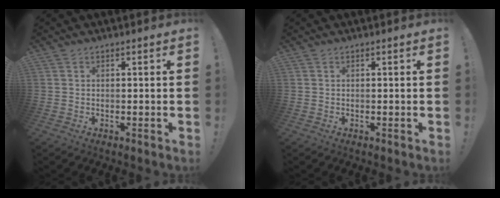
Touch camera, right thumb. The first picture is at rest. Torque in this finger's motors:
{"motor_torque": [0.00, -0.01, 0.02, 0.06, 0.05]}